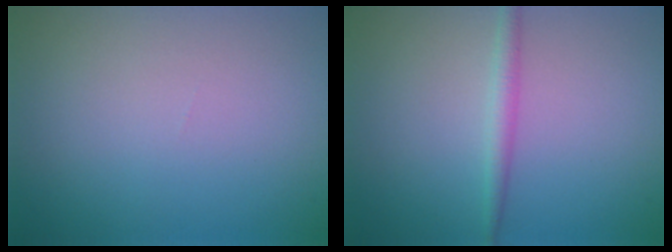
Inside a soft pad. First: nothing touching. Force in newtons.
{"total": 1.7, "press": 1.7, "slide": 0.1}